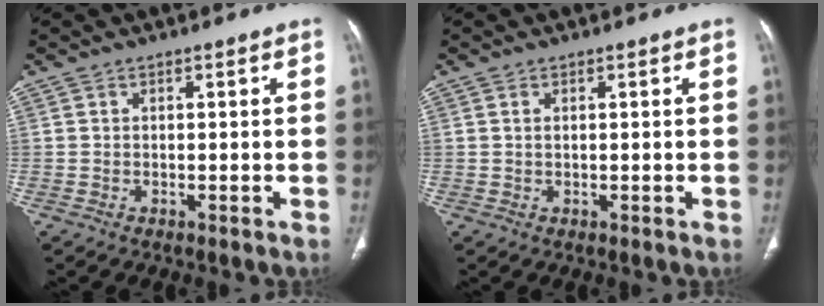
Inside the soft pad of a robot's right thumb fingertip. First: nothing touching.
{"total": 0.7, "force": [0.3, 0.4, 0.6], "torque": [-0.014, 0.003, 0.007]}